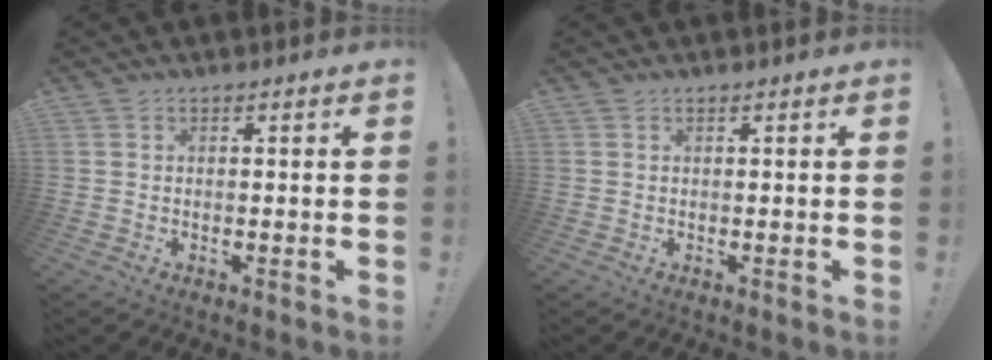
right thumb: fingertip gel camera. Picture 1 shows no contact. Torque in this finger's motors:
{"motor_torque": [-0.01, 0.01, -0.01, 0.01, 0.00]}